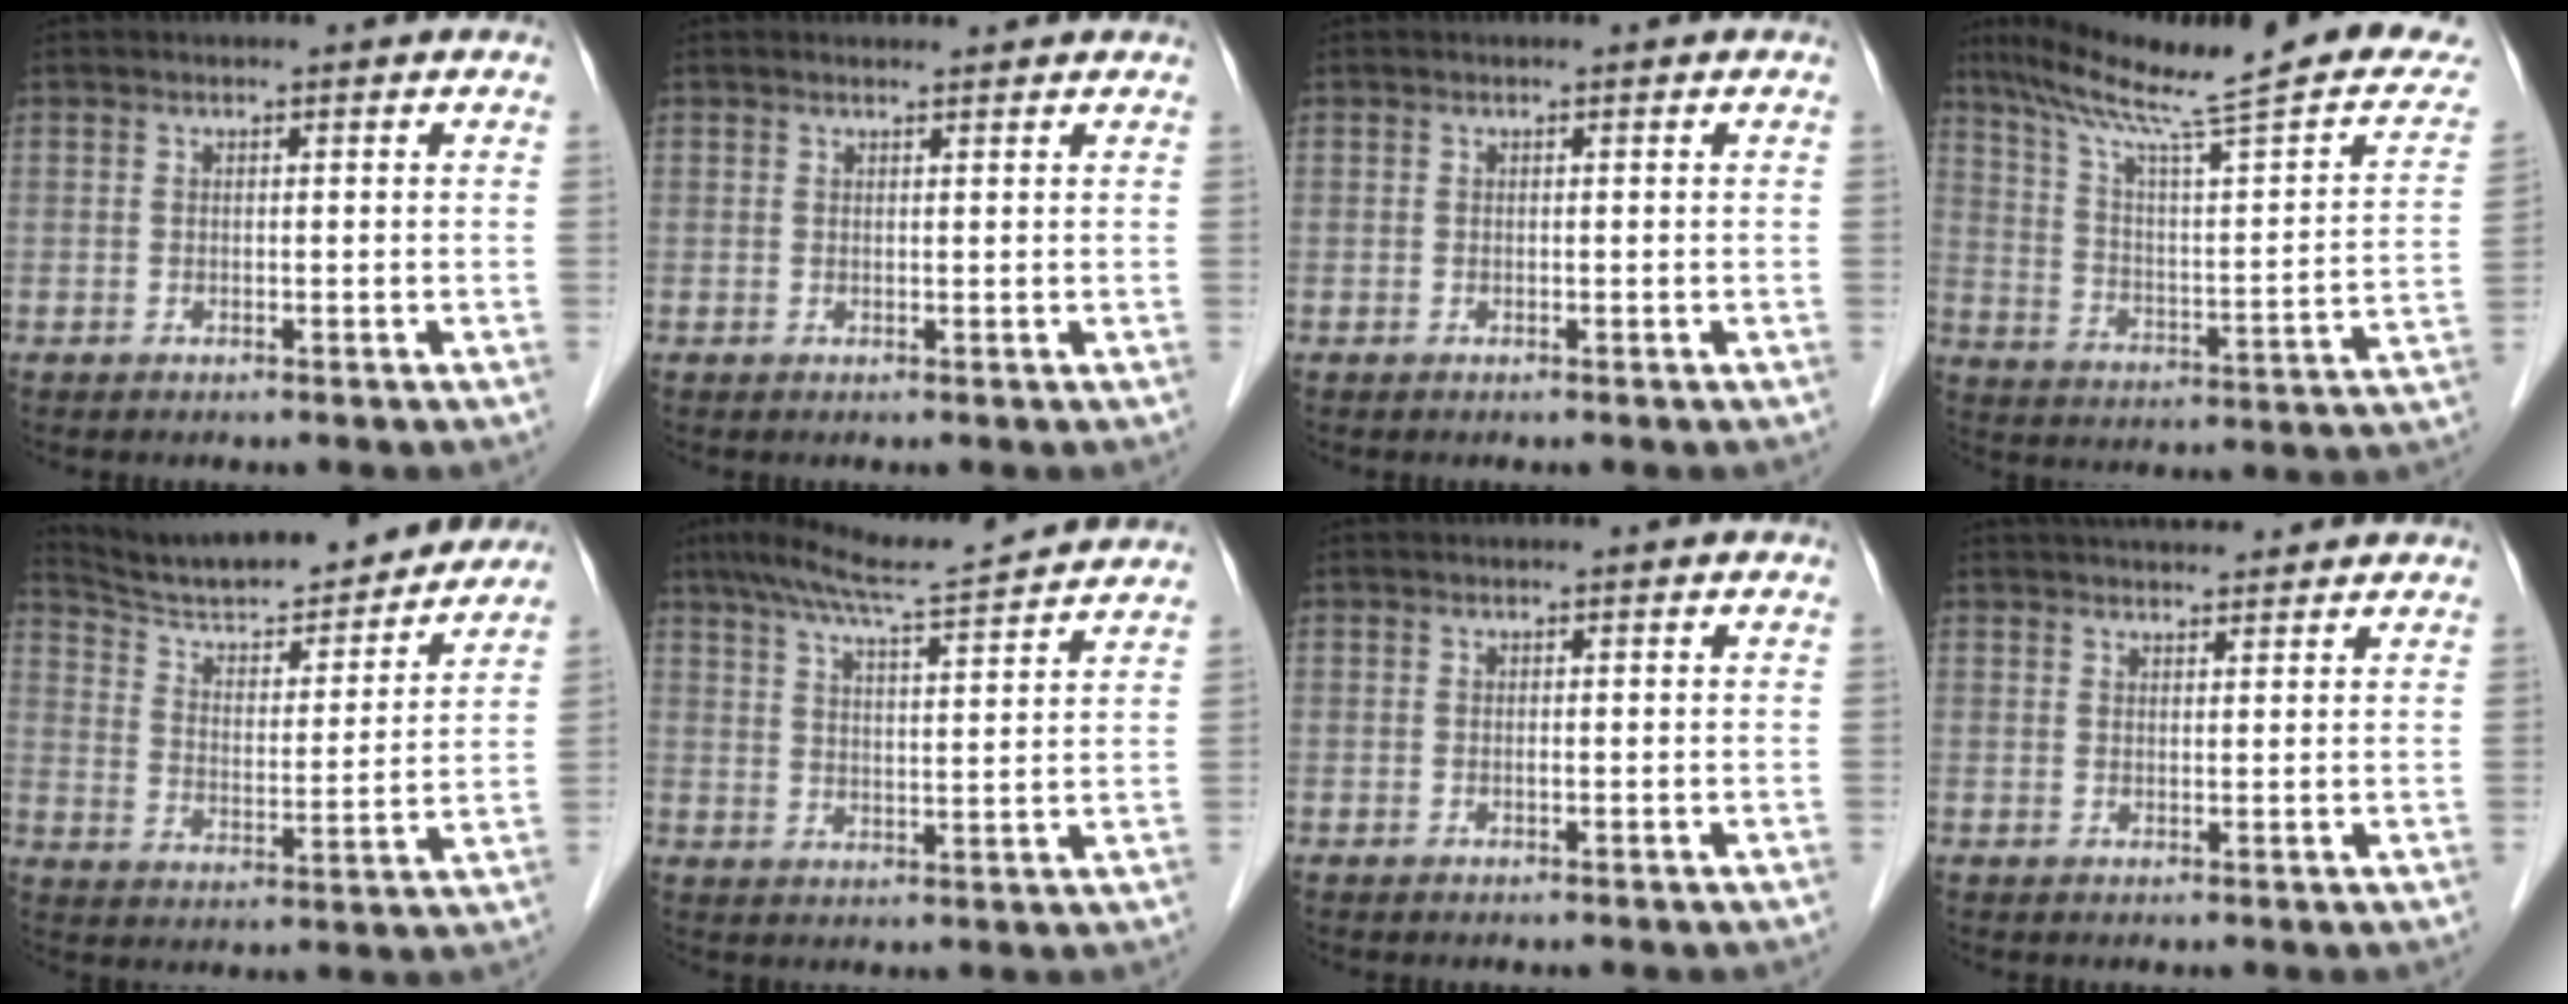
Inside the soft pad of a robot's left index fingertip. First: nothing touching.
{"total": 2.4, "force": [2.4, 0.2, 0.5], "torque": [-0.014, 0.015, 0.031]}
{"total": 0.0}
{"total": 25.8, "force": [21.2, 1.8, 14.7], "torque": [-0.224, -0.024, 0.293]}
{"total": 19.5, "force": [18.2, 3.1, 6.5], "torque": [-0.102, -0.004, 0.271]}
{"total": 12.7, "force": [11.5, -0.7, 5.5], "torque": [-0.105, 0.022, 0.165]}
{"total": 0.0}
{"total": 7.7, "force": [7.1, 1.4, 2.7], "torque": [-0.040, 0.029, 0.099]}